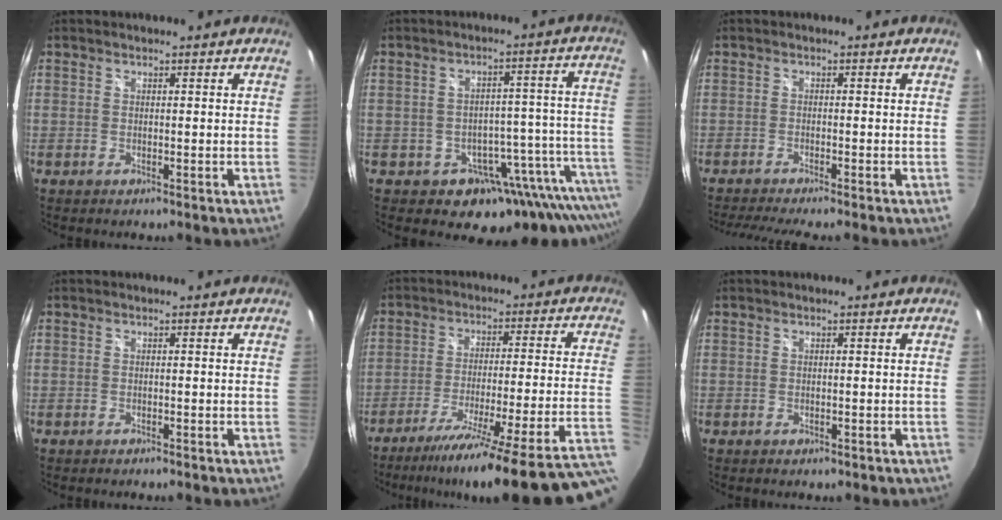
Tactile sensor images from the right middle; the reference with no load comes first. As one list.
[{"total": 15.6, "force": [-11.5, 9.1, 5.4], "torque": [-0.059, 0.031, -0.137]}, {"total": 6.4, "force": [-5.6, -0.9, 2.9], "torque": [-0.065, -0.020, -0.091]}, {"total": 0.9, "force": [-0.8, 0.2, 0.3], "torque": [-0.007, -0.002, -0.012]}, {"total": 26.2, "force": [-21.3, -1.9, 15.2], "torque": [-0.191, -0.067, -0.302]}, {"total": 1.2, "force": [-0.9, 0.7, 0.5], "torque": [-0.008, -0.002, -0.009]}]